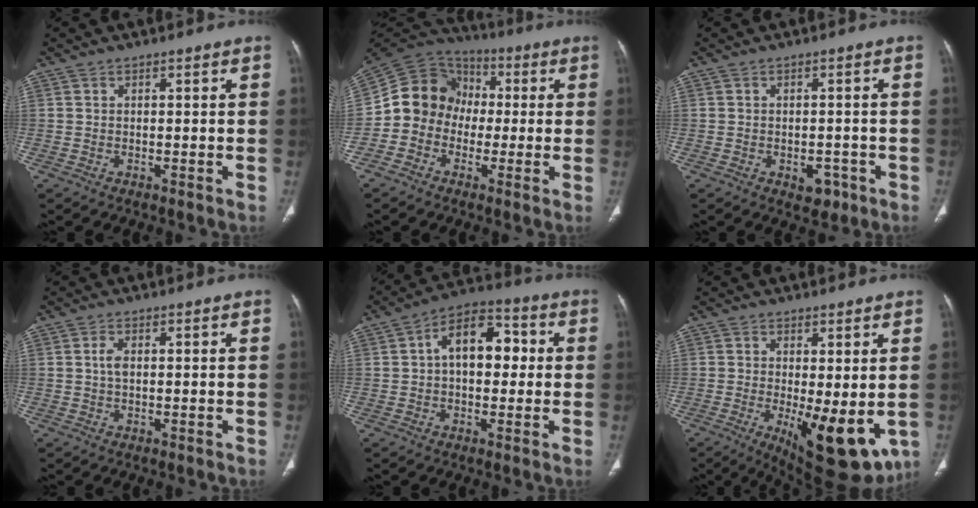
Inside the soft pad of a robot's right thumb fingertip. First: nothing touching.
{"total": 12.6, "force": [-1.4, 11.2, 5.5], "torque": [-0.077, 0.041, -0.040]}
{"total": 3.6, "force": [-1.6, 2.5, 2.1], "torque": [-0.009, 0.006, -0.015]}
{"total": 1.8, "force": [0.1, 1.0, 1.5], "torque": [-0.032, 0.002, -0.001]}
{"total": 11.7, "force": [1.3, 7.3, 9.0], "torque": [-0.109, 0.033, 0.009]}
{"total": 13.4, "force": [-2.6, 5.1, 12.1], "torque": [-0.166, -0.029, -0.020]}